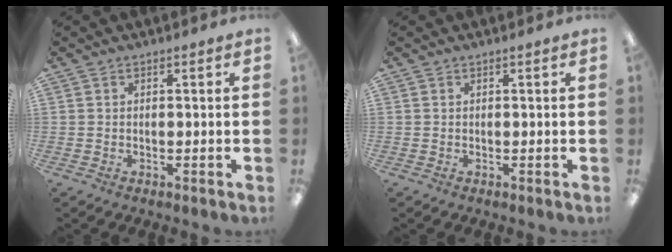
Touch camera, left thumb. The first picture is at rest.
{"total": 0.0}